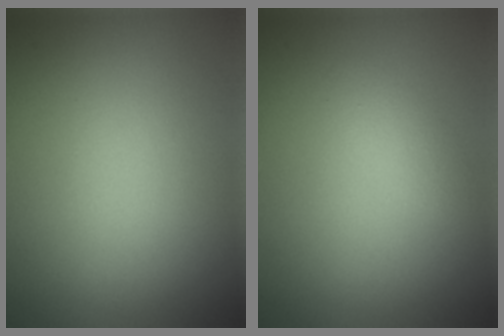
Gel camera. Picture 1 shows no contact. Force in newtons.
{"total": 1.1, "press": 1.1, "slide": 0.1}